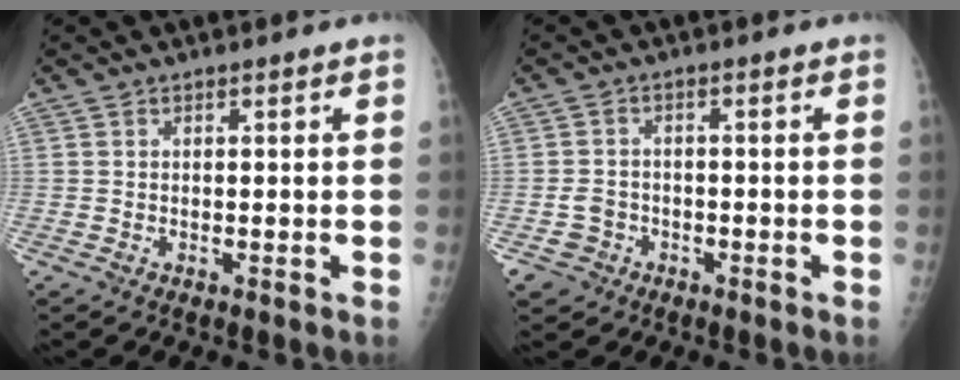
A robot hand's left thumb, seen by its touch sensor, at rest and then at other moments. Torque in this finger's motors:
{"motor_torque": [-0.02, 0.02, 0.09, 0.08, 0.00]}